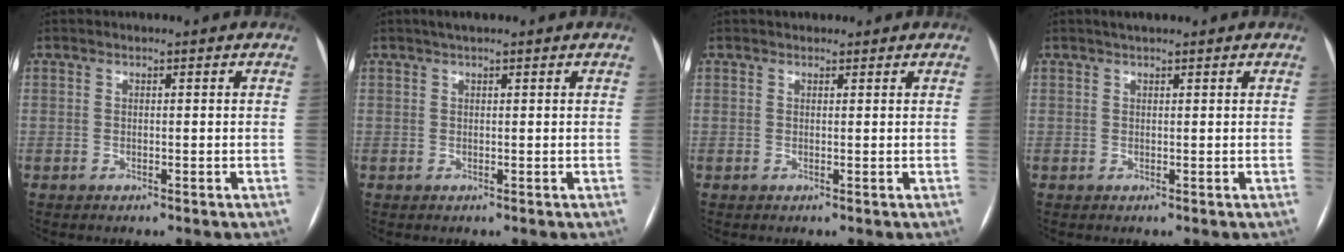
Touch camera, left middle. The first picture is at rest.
{"total": 2.0, "force": [1.6, 0.3, 1.3], "torque": [-0.018, 0.018, 0.025]}
{"total": 1.8, "force": [1.5, 0.9, 0.4], "torque": [-0.002, 0.016, 0.019]}
{"total": 2.0, "force": [1.6, 0.4, 1.1], "torque": [-0.015, 0.016, 0.027]}